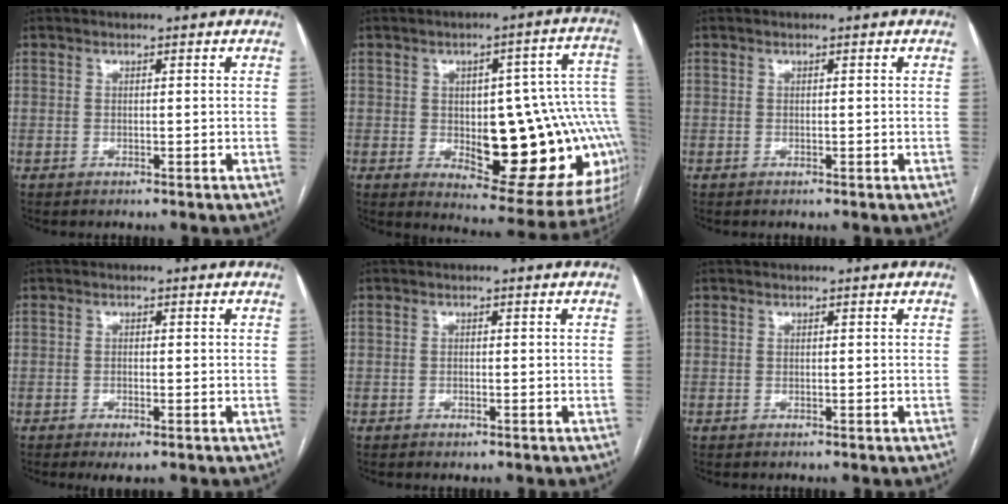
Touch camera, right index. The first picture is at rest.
{"total": 22.5, "force": [-2.7, 7.3, 21.1], "torque": [-0.174, 0.032, -0.009]}
{"total": 0.0}
{"total": 2.3, "force": [-1.3, 0.6, 1.9], "torque": [-0.031, -0.003, -0.017]}
{"total": 0.7, "force": [-0.5, 0.3, 0.5], "torque": [-0.007, -0.001, -0.004]}
{"total": 0.0}